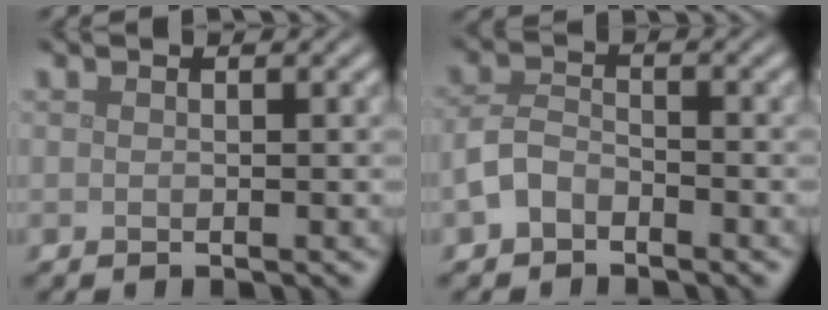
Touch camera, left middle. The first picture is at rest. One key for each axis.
{"total": 2.6, "fx": -1.4, "fy": 1.7, "fz": 1.5, "tx": -0.030, "ty": 0.009, "tz": -0.036}